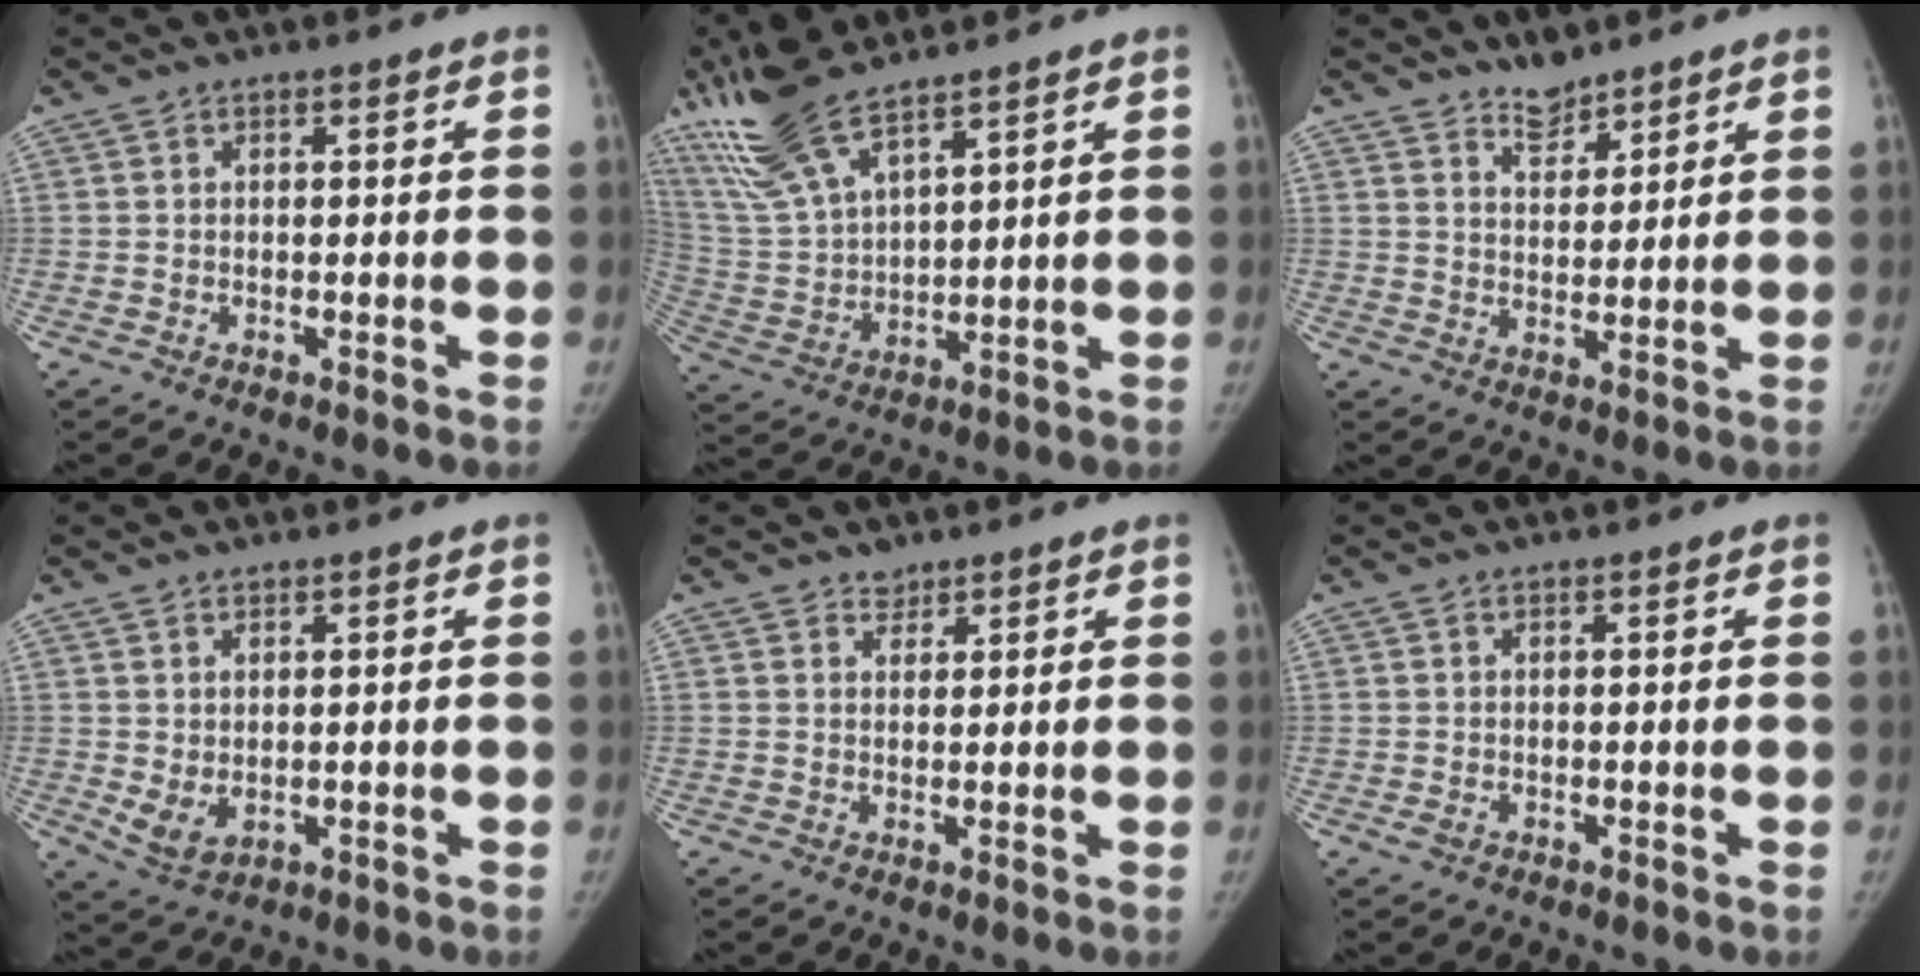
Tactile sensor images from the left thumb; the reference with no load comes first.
{"total": 13.7, "force": [10.7, 3.5, 7.8], "torque": [-0.163, -0.039, 0.229]}
{"total": 4.7, "force": [4.1, 1.9, 1.3], "torque": [-0.001, -0.035, 0.074]}
{"total": 4.3, "force": [0.2, 2.9, 3.2], "torque": [-0.060, -0.010, 0.019]}
{"total": 1.8, "force": [1.5, 1.1, 0.1], "torque": [0.014, -0.010, 0.018]}
{"total": 1.0, "force": [-0.1, 0.8, 0.6], "torque": [-0.018, -0.003, -0.001]}